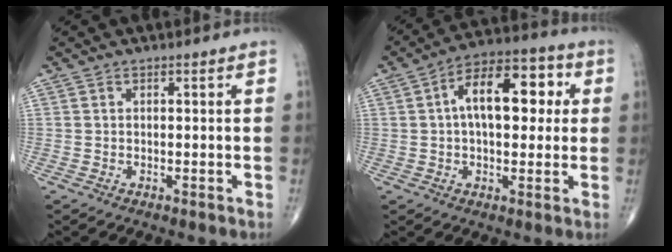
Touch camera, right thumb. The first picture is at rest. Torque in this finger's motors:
{"motor_torque": [0.08, 0.59, 0.39, 0.25, 0.09]}